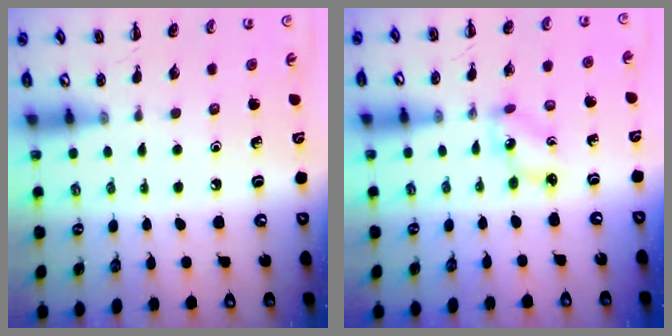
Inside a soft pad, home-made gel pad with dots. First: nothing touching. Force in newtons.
{"total": 2.1, "press": 2.0, "slide": 0.4}